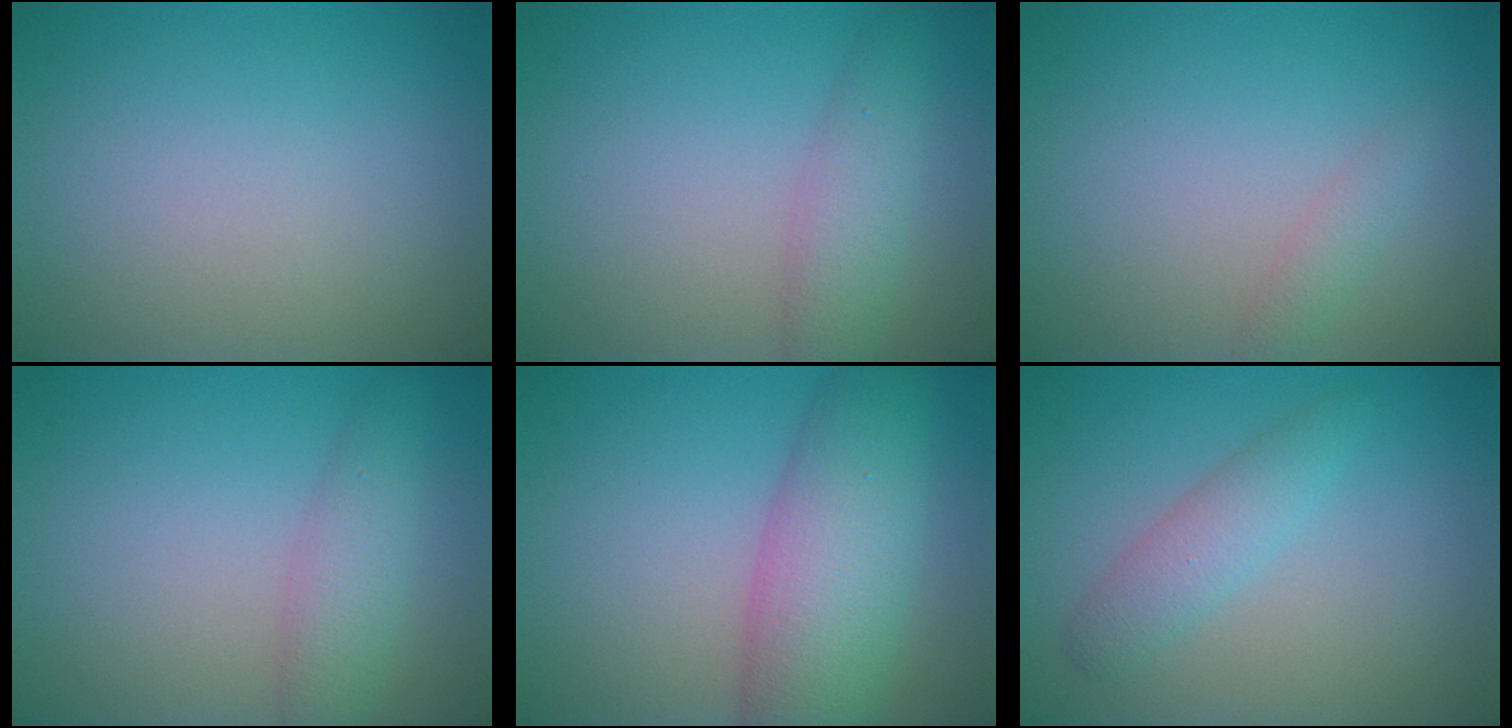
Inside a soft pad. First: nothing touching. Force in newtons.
{"total": 2.9, "press": 2.9, "slide": 0.1}
{"total": 1.2, "press": 1.2, "slide": 0.1}
{"total": 2.9, "press": 2.9, "slide": 0.1}
{"total": 7.7, "press": 7.7, "slide": 0.1}
{"total": 2.4, "press": 2.4, "slide": 0.1}